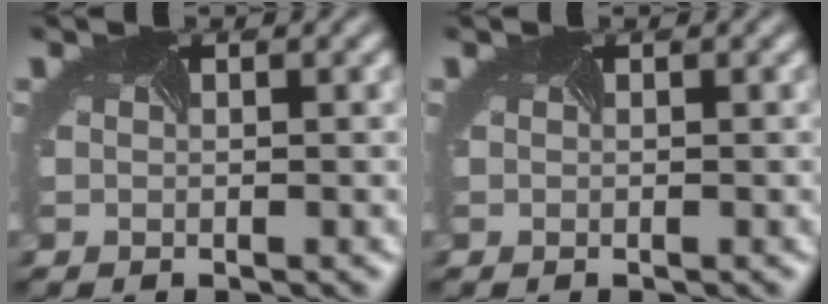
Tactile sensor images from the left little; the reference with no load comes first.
{"total": 0.0}